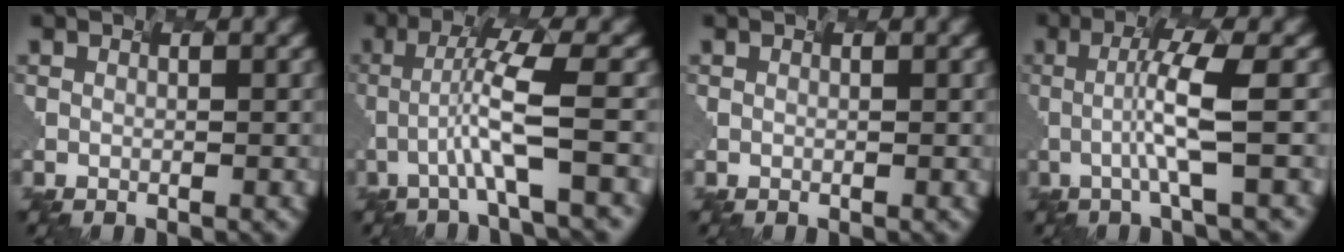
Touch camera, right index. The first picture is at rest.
{"total": 4.8, "force": [-2.0, -0.1, 4.4], "torque": [-0.091, 0.013, -0.028]}
{"total": 0.0}
{"total": 4.3, "force": [-0.9, 0.1, 4.2], "torque": [-0.086, 0.002, -0.007]}